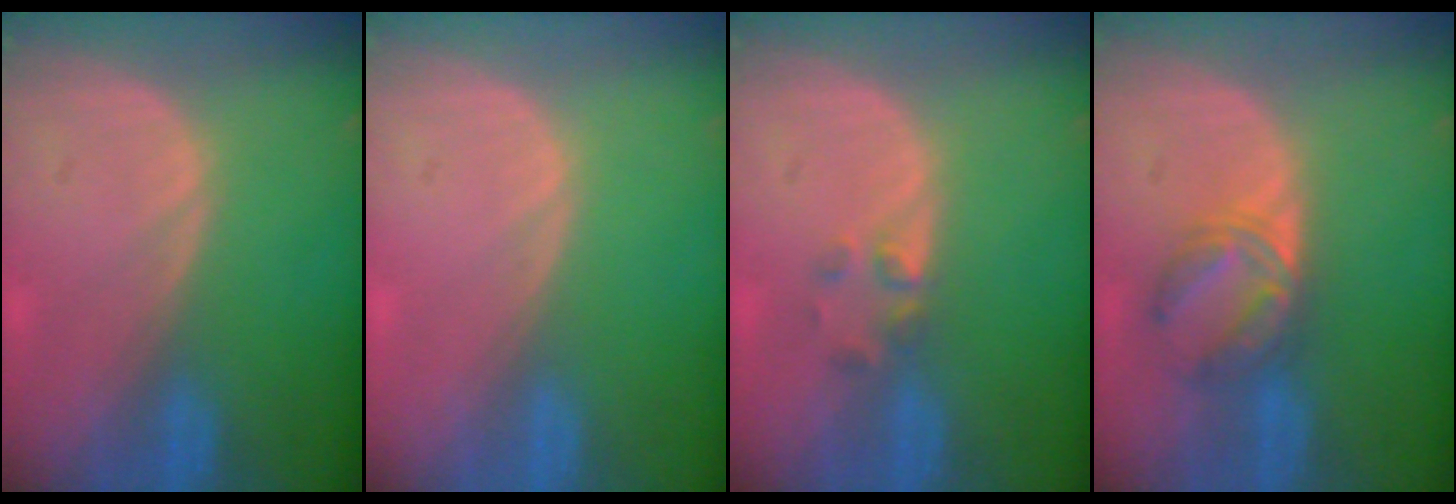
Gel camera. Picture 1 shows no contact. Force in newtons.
{"total": 0.0}
{"total": 2.0, "press": 1.9, "slide": 0.8}
{"total": 5.6, "press": 5.5, "slide": 1.1}